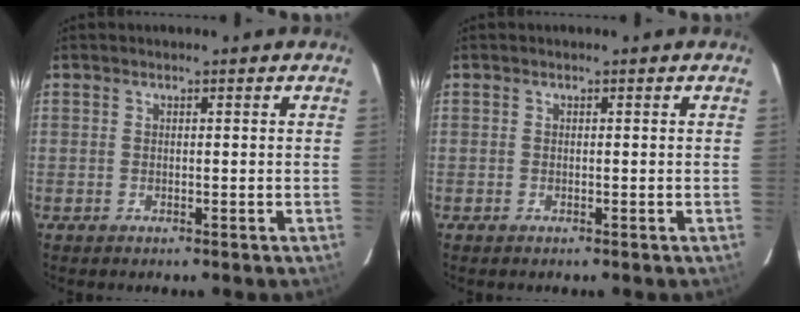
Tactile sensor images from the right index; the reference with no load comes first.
{"total": 0.0}